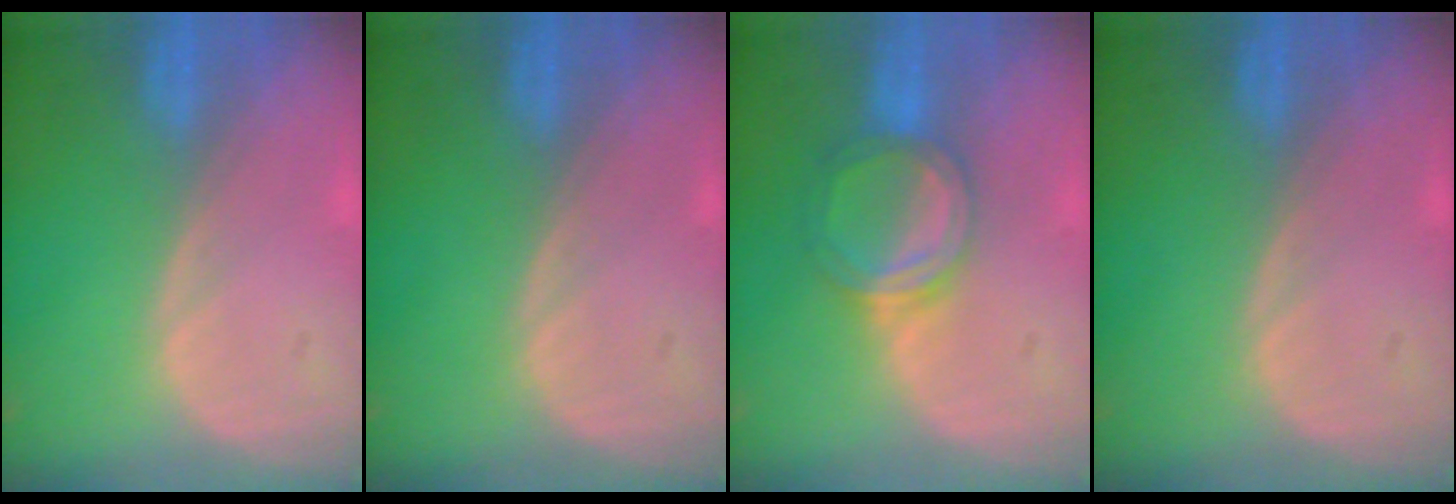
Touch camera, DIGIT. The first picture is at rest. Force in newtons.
{"total": 0.0}
{"total": 5.3, "press": 5.0, "slide": 1.7}
{"total": 0.0}